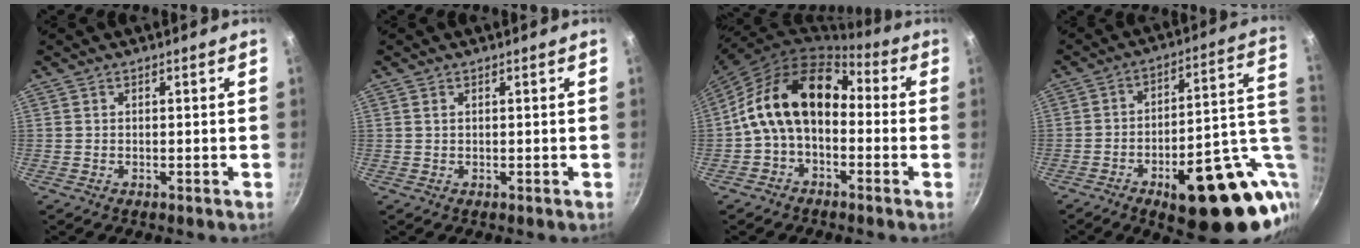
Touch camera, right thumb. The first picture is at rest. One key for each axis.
{"total": 0.6, "fx": 0.3, "fy": 0.3, "fz": 0.4, "tx": -0.008, "ty": 0.001, "tz": 0.005}
{"total": 15.1, "fx": -0.6, "fy": 10.0, "fz": 11.2, "tx": -0.176, "ty": 0.052, "tz": -0.032}
{"total": 25.5, "fx": -7.1, "fy": 10.6, "fz": 22.1, "tx": -0.238, "ty": 0.021, "tz": -0.084}